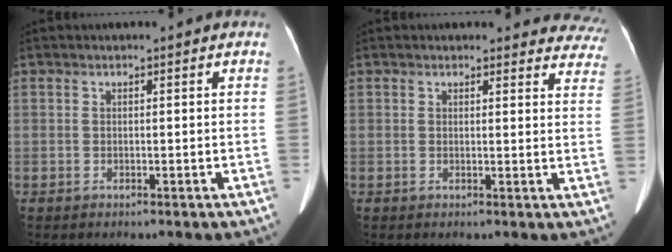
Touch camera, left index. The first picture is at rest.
{"total": 11.1, "force": [10.6, 3.4, 0.6], "torque": [0.053, -0.039, 0.068]}